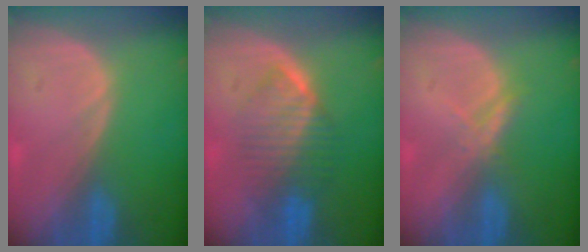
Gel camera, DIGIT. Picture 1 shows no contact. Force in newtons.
{"total": 6.6, "press": 6.5, "slide": 1.0}
{"total": 2.1, "press": 2.1, "slide": 0.2}